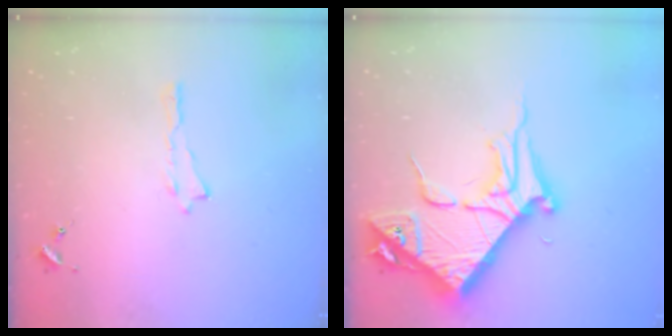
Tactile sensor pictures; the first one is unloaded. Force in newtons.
{"total": 9.2, "press": 9.2, "slide": 1.1}